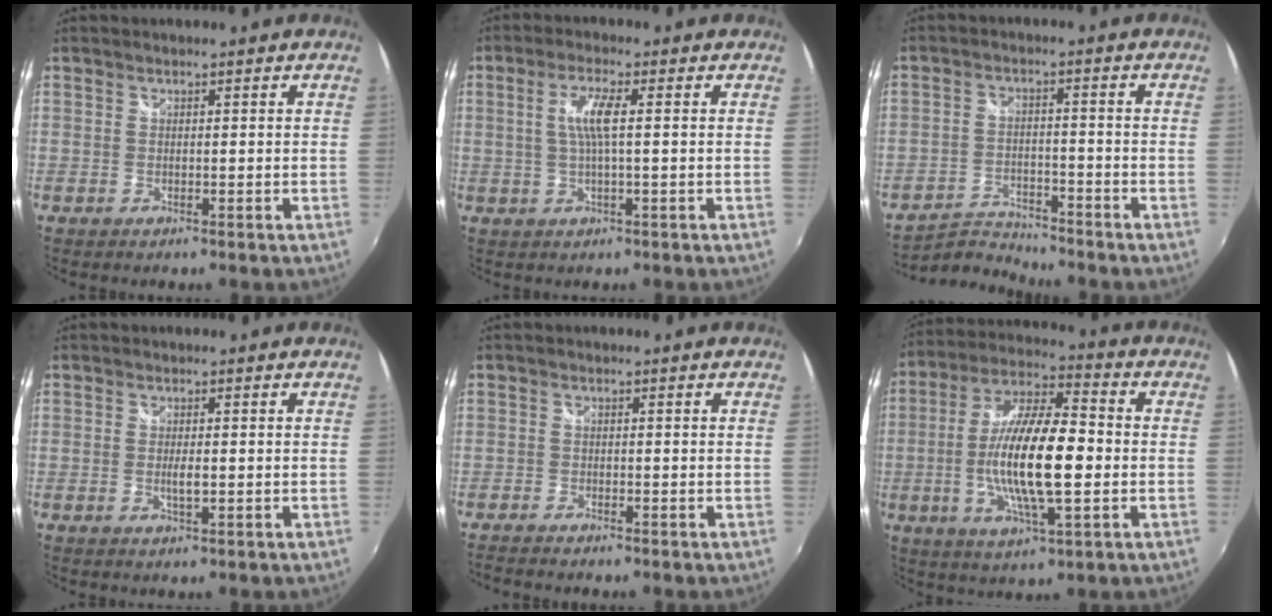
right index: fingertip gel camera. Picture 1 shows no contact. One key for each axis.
{"total": 4.9, "fx": 0.5, "fy": 0.4, "fz": 4.9, "tx": -0.096, "ty": 0.001, "tz": 0.011}
{"total": 6.0, "fx": -5.9, "fy": 0.7, "fz": -0.2, "tx": -0.019, "ty": 0.012, "tz": -0.111}
{"total": 2.2, "fx": -0.2, "fy": 0.5, "fz": 2.1, "tx": -0.037, "ty": -0.005, "tz": -0.004}
{"total": 2.8, "fx": -2.5, "fy": 0.4, "fz": 1.0, "tx": -0.030, "ty": -0.017, "tz": -0.048}
{"total": 17.3, "fx": -2.1, "fy": 4.6, "fz": 16.6, "tx": -0.320, "ty": -0.001, "tz": -0.043}